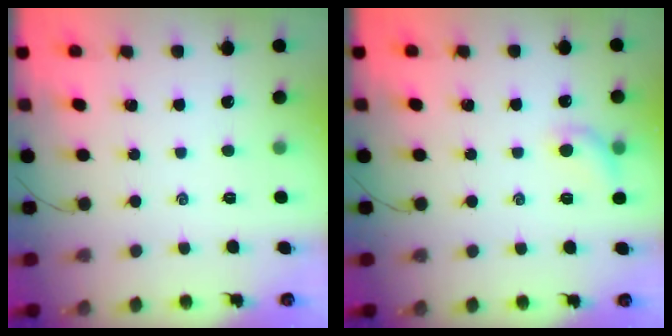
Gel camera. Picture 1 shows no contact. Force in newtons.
{"total": 7.5, "press": 7.3, "slide": 1.8}